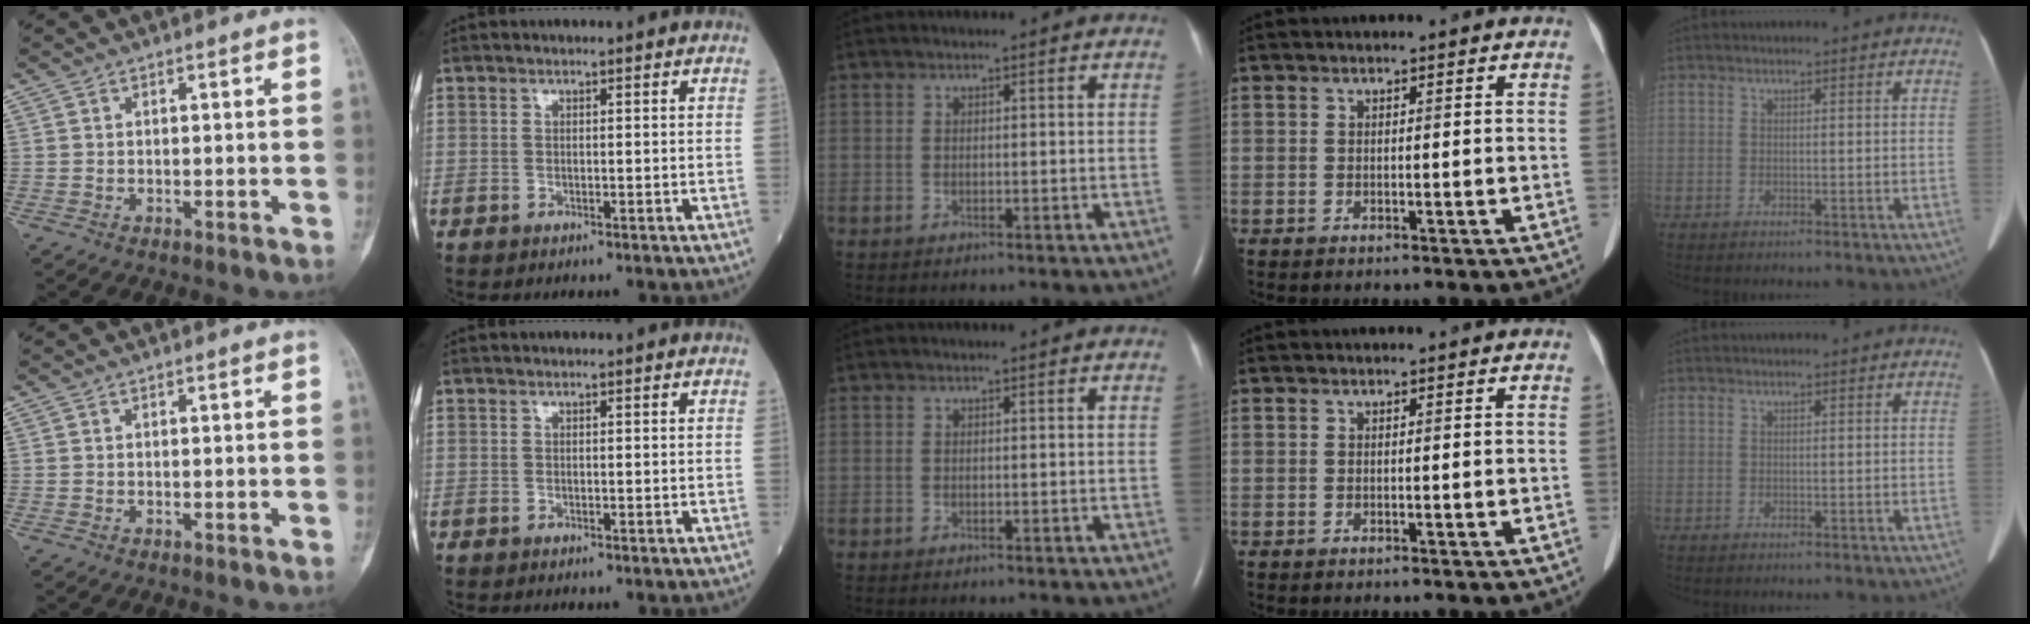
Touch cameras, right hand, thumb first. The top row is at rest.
{}